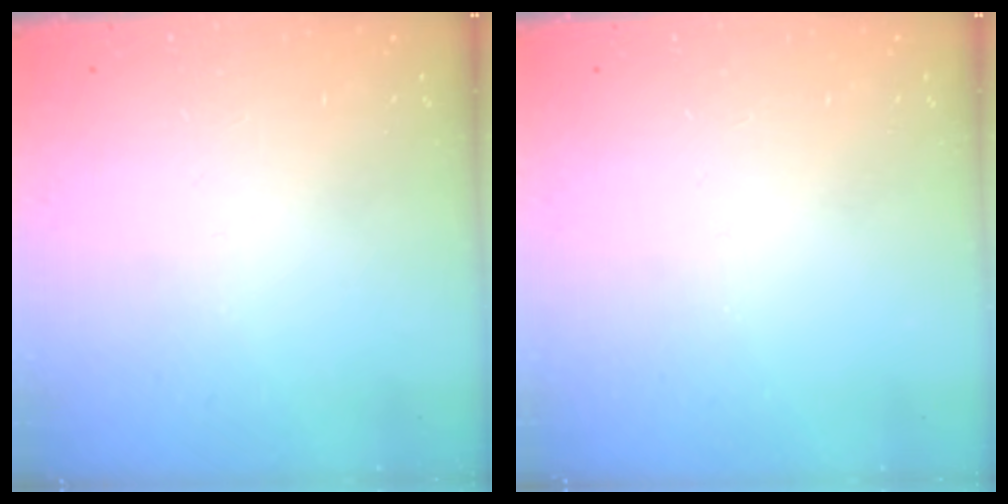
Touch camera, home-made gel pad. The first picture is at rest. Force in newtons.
{"total": 0.0}